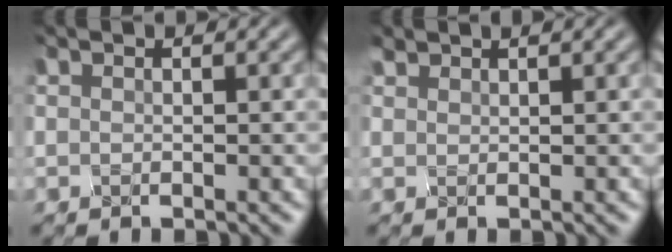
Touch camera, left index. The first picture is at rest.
{"total": 0.7, "force": [0.4, -0.3, -0.4], "torque": [-0.001, 0.002, 0.023]}